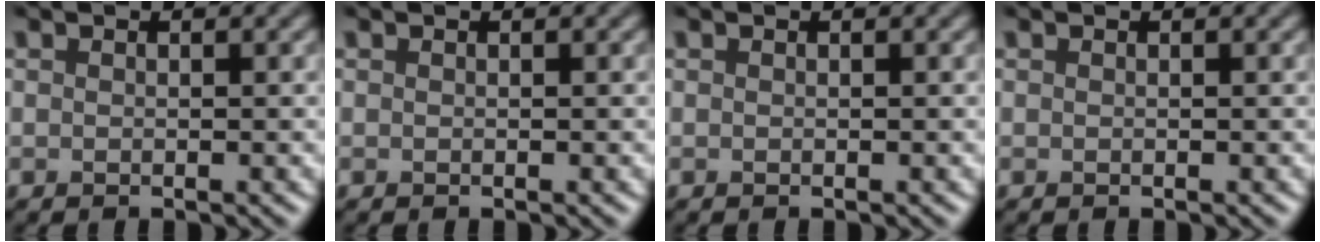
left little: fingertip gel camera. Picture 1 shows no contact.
{"total": 0.0}
{"total": 0.0}
{"total": 0.0}